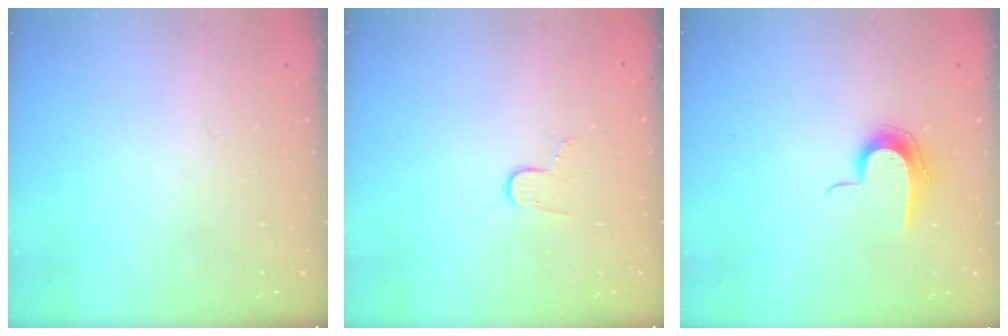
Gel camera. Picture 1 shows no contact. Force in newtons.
{"total": 4.6, "press": 4.5, "slide": 0.5}
{"total": 8.8, "press": 8.8, "slide": 0.8}